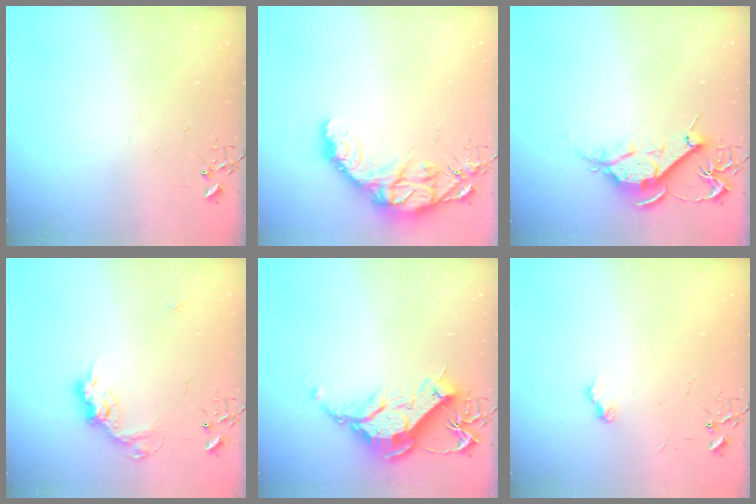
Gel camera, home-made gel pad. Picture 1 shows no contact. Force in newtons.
{"total": 14.1, "press": 14.1, "slide": 1.0}
{"total": 12.0, "press": 12.0, "slide": 1.0}
{"total": 13.5, "press": 13.5, "slide": 0.7}
{"total": 17.4, "press": 17.4, "slide": 1.6}
{"total": 6.6, "press": 6.6, "slide": 0.7}